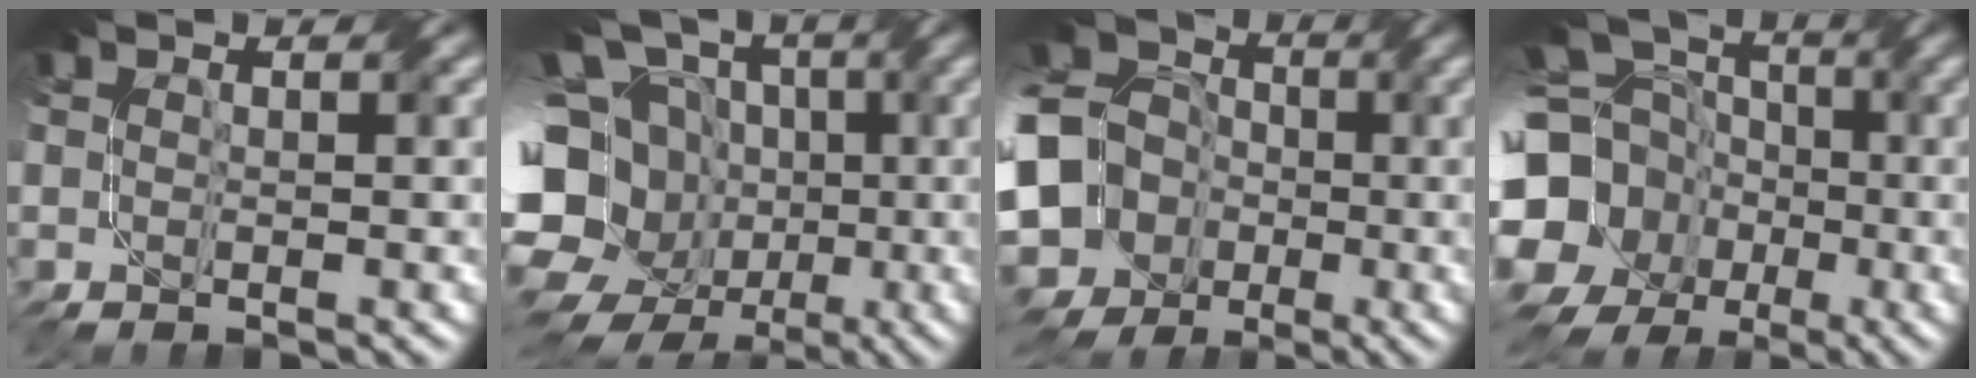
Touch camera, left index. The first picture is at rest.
{"total": 17.9, "force": [-4.4, 15.2, 8.4], "torque": [-0.198, 0.000, -0.079]}
{"total": 18.0, "force": [-4.4, 16.2, 6.7], "torque": [-0.184, -0.002, -0.116]}
{"total": 19.5, "force": [-1.8, 17.9, 7.4], "torque": [-0.207, 0.003, -0.081]}